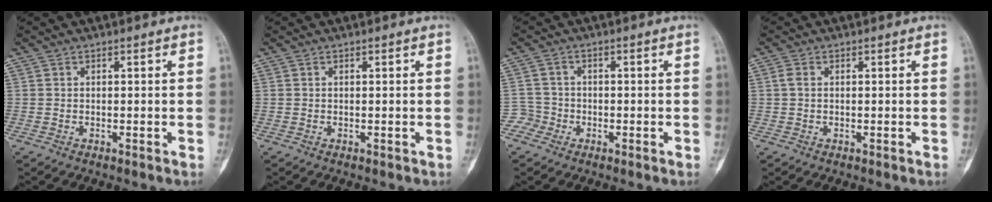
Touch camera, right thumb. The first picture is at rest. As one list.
[{"total": 0.0}, {"total": 2.8, "force": [-1.3, 2.4, -0.5], "torque": [0.027, 0.011, -0.033]}, {"total": 1.4, "force": [0.3, 0.9, 1.1], "torque": [-0.025, 0.002, 0.004]}]